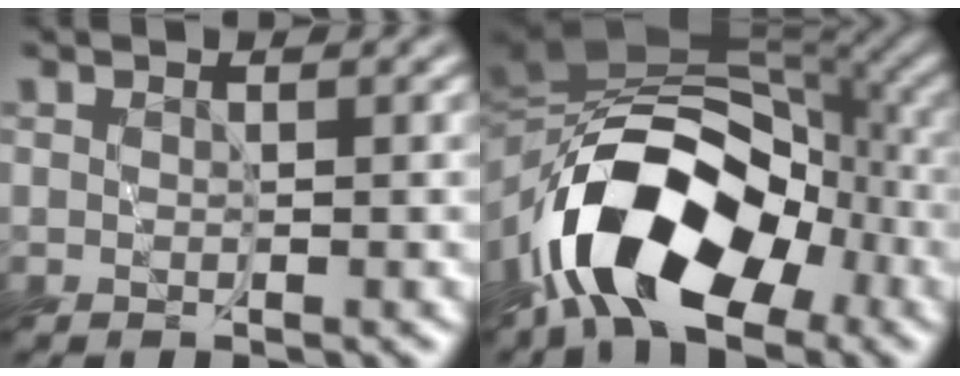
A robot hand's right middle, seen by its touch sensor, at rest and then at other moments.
{"total": 14.4, "force": [-6.8, 7.8, 10.1], "torque": [-0.152, -0.003, -0.132]}